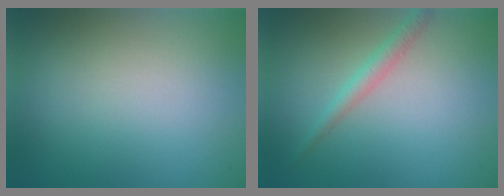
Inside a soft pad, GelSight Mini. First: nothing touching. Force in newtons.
{"total": 1.7, "press": 1.7, "slide": 0.1}